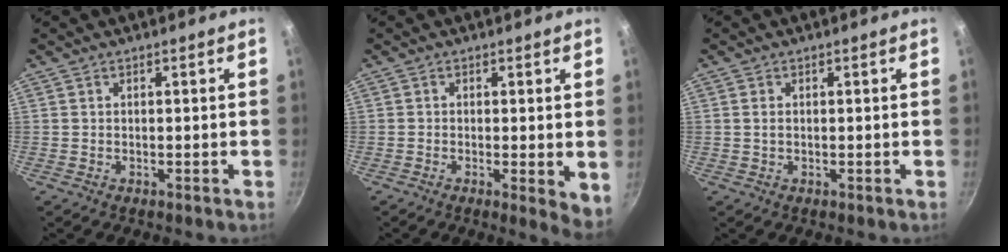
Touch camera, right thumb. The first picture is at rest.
{"total": 4.8, "force": [-0.5, 1.6, 4.5], "torque": [-0.057, -0.012, -0.007]}
{"total": 1.0, "force": [0.2, 0.7, 0.7], "torque": [-0.013, 0.002, 0.002]}